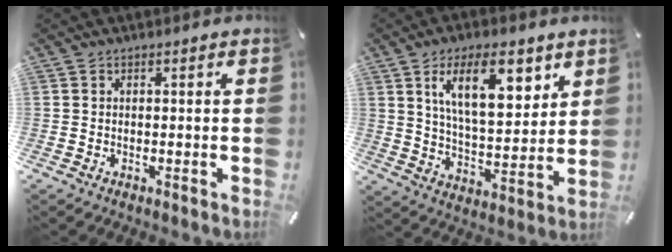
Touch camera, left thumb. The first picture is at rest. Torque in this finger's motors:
{"motor_torque": [2.54, 2.47, 1.99, -0.78, 0.57]}